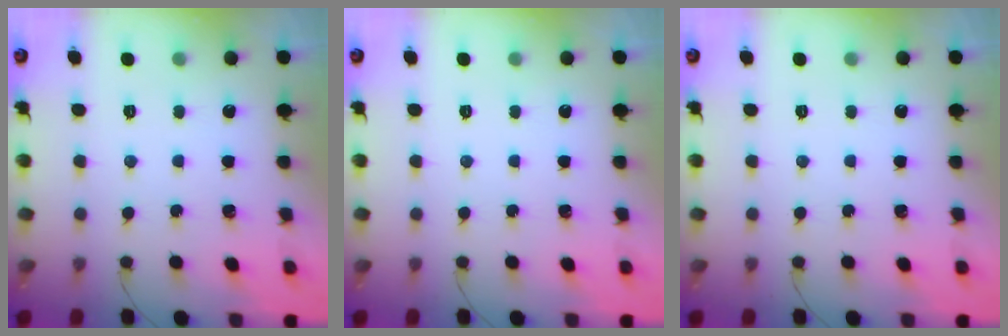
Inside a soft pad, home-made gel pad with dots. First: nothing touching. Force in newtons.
{"total": 0.0}
{"total": 0.0}